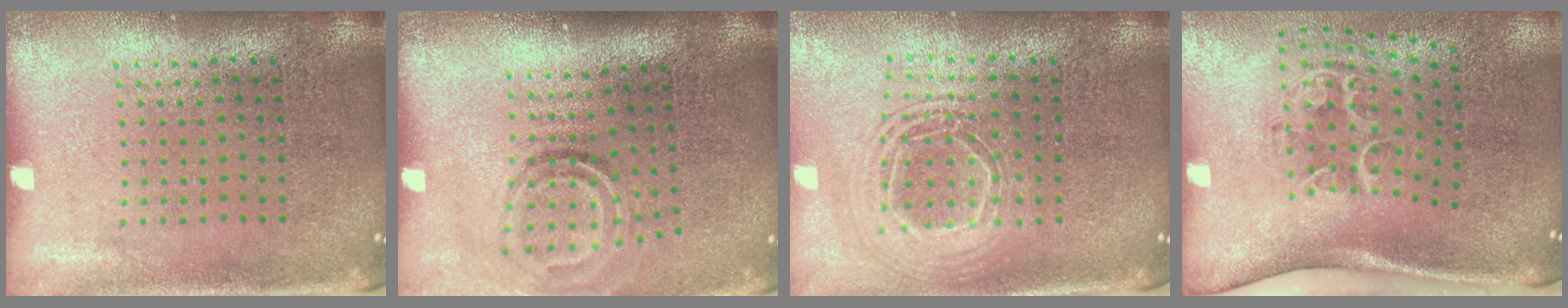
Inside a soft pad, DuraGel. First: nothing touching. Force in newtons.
{"total": 1.9, "press": 1.2, "slide": 1.5}
{"total": 2.0, "press": 1.6, "slide": 1.2}
{"total": 2.1, "press": 1.4, "slide": 1.6}